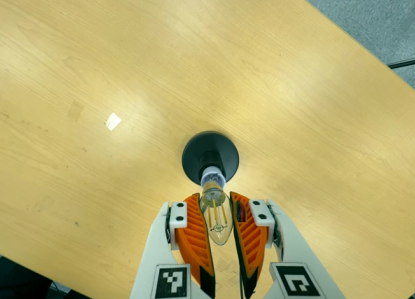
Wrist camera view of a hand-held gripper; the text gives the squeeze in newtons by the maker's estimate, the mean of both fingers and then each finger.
{"total": 21.1, "left": 25.8, "right": 16.4}